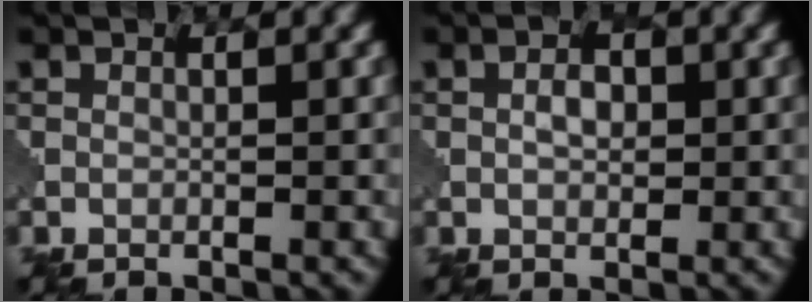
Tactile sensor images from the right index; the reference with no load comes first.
{"total": 1.7, "force": [0.3, 1.1, 1.2], "torque": [-0.021, 0.002, 0.006]}